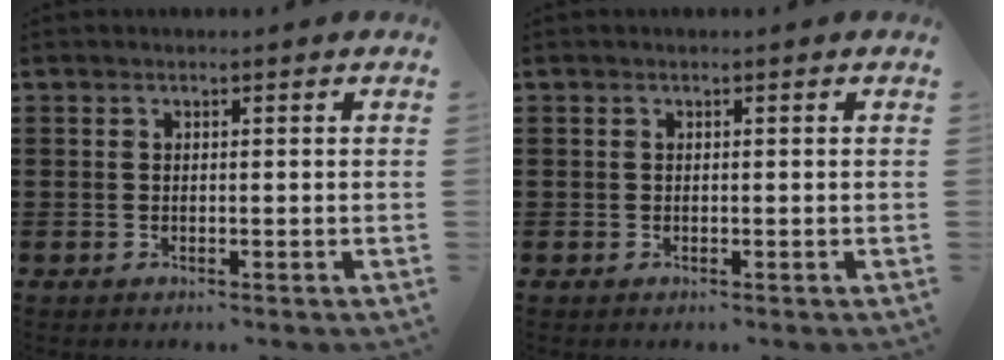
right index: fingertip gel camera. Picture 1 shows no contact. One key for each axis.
{"total": 0.0}